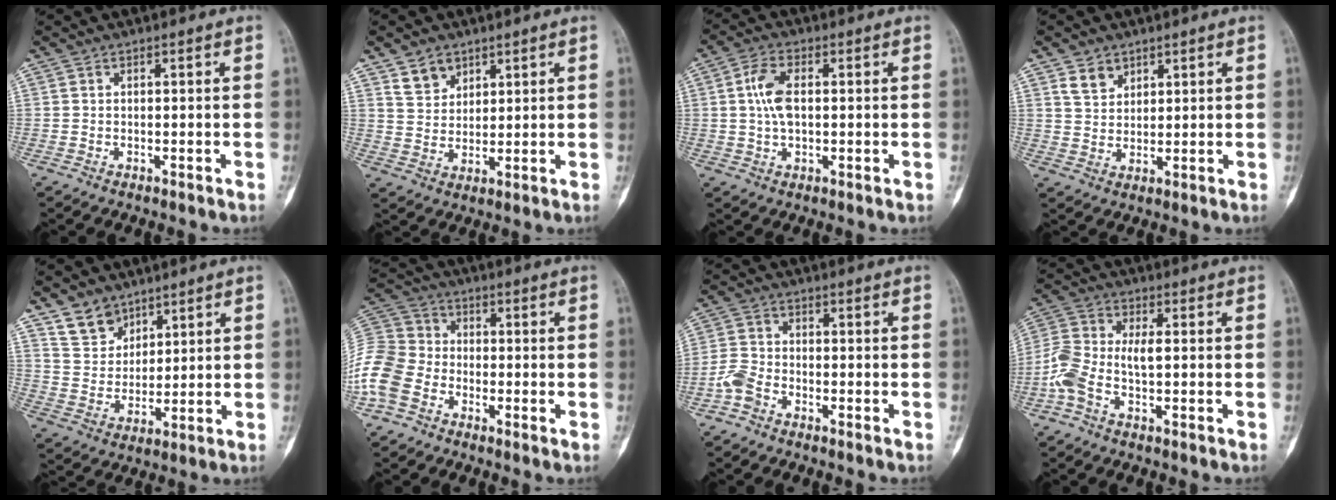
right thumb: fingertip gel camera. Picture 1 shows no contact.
{"total": 5.4, "force": [3.6, 3.7, 1.6], "torque": [-0.008, -0.026, 0.075]}
{"total": 6.9, "force": [1.0, 3.7, 5.7], "torque": [-0.114, 0.008, 0.018]}
{"total": 4.4, "force": [2.8, 3.0, 1.5], "torque": [-0.010, -0.021, 0.060]}
{"total": 7.7, "force": [5.6, 5.0, 1.7], "torque": [-0.008, -0.039, 0.117]}
{"total": 12.5, "force": [-4.9, 9.8, 6.1], "torque": [-0.130, 0.036, -0.106]}
{"total": 4.0, "force": [-2.4, 2.4, 2.2], "torque": [-0.046, 0.013, -0.055]}
{"total": 7.9, "force": [-1.5, 3.6, 6.8], "torque": [-0.169, 0.026, -0.035]}